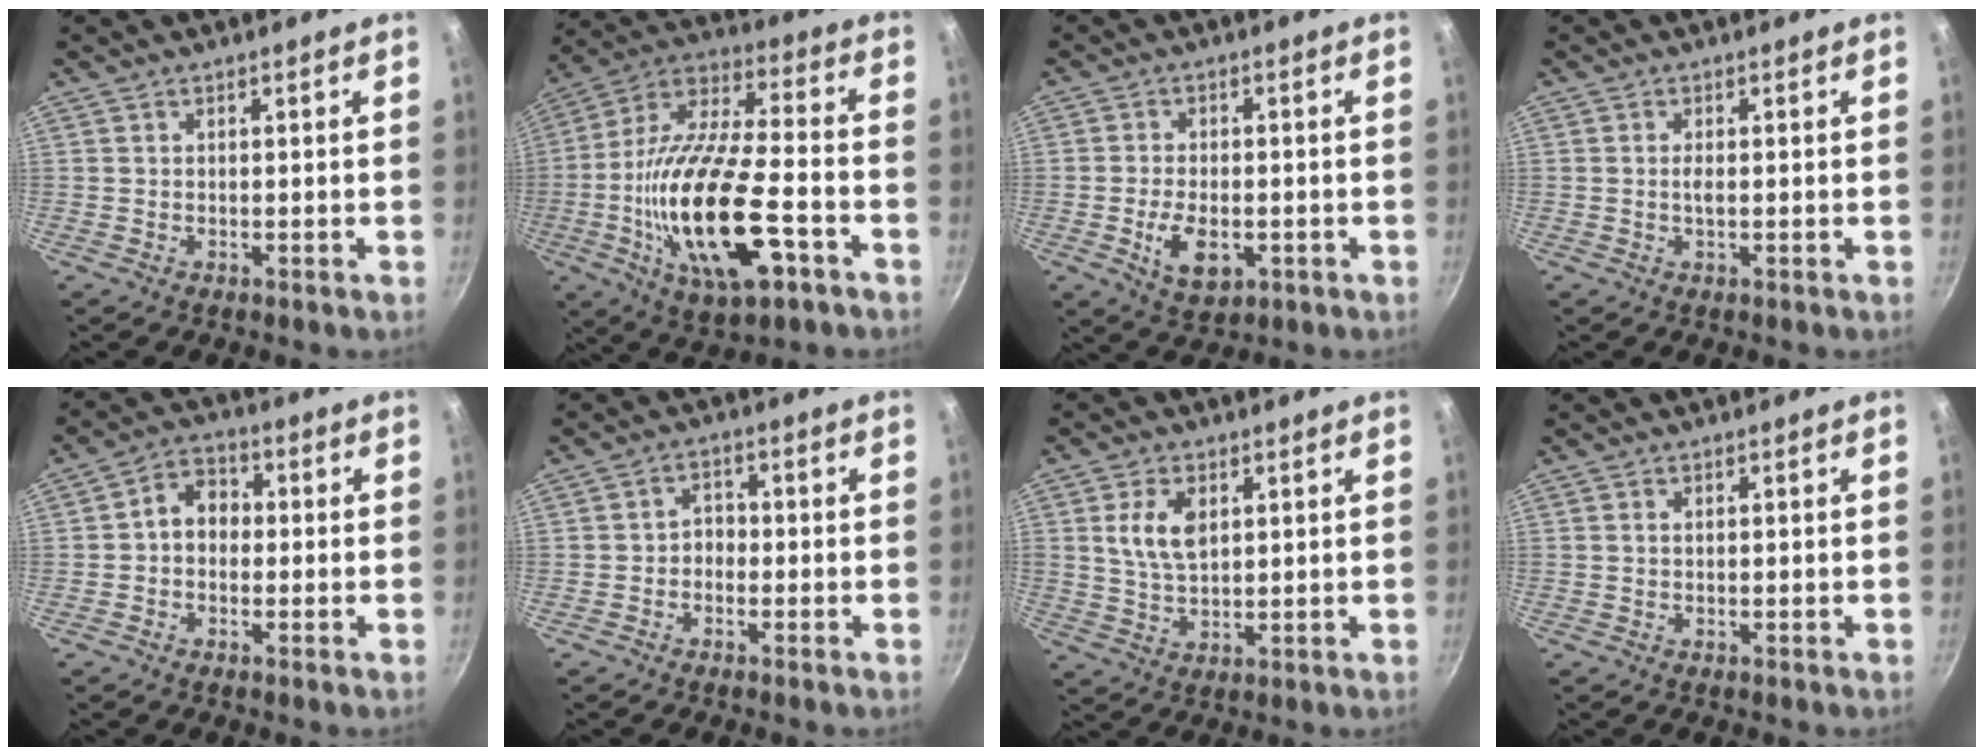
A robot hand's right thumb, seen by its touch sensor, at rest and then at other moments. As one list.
[{"total": 24.6, "force": [-7.5, 9.7, 21.4], "torque": [-0.395, 0.019, -0.135]}, {"total": 8.0, "force": [-2.1, 4.6, 6.1], "torque": [-0.098, 0.004, -0.028]}, {"total": 1.4, "force": [0.0, 0.4, 1.3], "torque": [-0.028, 0.000, -0.002]}, {"total": 6.1, "force": [-0.2, 4.9, 3.7], "torque": [-0.031, 0.018, -0.018]}, {"total": 2.8, "force": [-0.9, 2.2, 1.5], "torque": [-0.006, 0.016, -0.020]}, {"total": 7.3, "force": [2.2, 4.3, 5.5], "torque": [-0.100, -0.012, 0.044]}, {"total": 0.6, "force": [0.2, 0.3, 0.5], "torque": [-0.010, 0.001, 0.003]}]